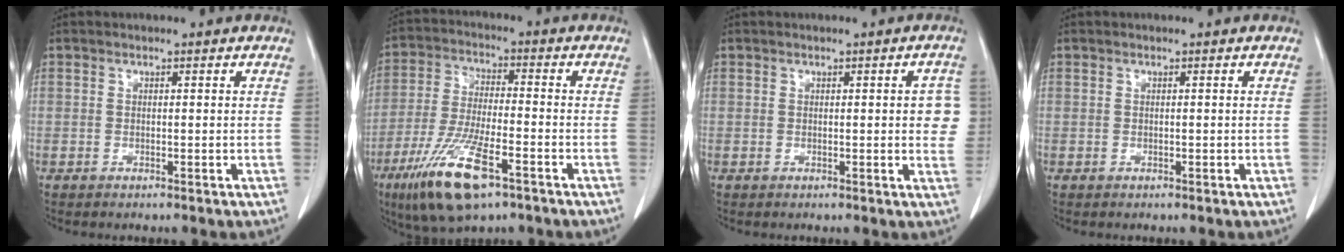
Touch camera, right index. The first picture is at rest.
{"total": 13.2, "force": [-7.3, 2.8, 10.6], "torque": [-0.218, -0.026, -0.129]}
{"total": 4.2, "force": [0.4, 1.1, 4.0], "torque": [-0.030, 0.001, 0.001]}
{"total": 0.0}